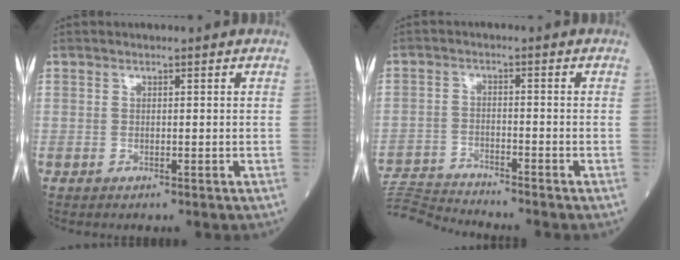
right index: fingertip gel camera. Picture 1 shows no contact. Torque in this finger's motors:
{"motor_torque": [-0.49, -0.09, -0.48, -0.11]}